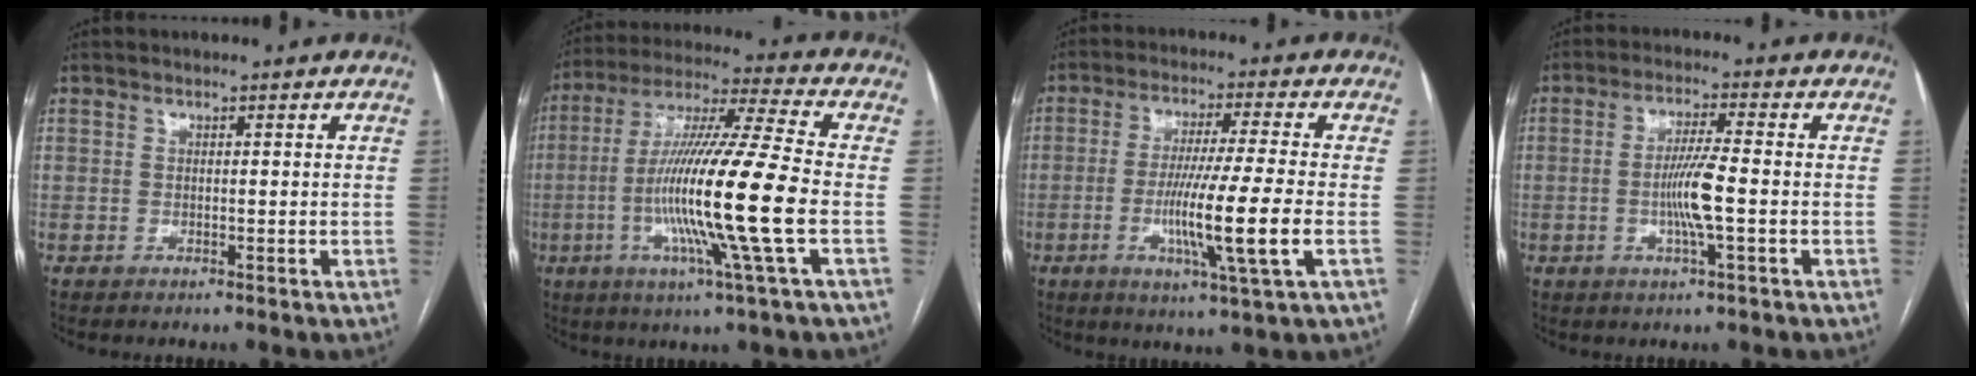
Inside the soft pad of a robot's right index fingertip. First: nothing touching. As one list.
[{"total": 18.6, "force": [-3.8, -1.3, 18.2], "torque": [-0.346, -0.013, -0.084]}, {"total": 12.0, "force": [-2.8, -1.2, 11.6], "torque": [-0.213, -0.021, -0.055]}, {"total": 6.4, "force": [-1.2, -0.1, 6.3], "torque": [-0.125, -0.004, -0.023]}]